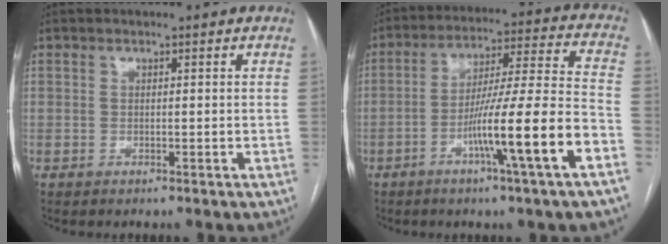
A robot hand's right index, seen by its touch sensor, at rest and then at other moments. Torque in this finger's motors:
{"motor_torque": [1.68, -0.46, 1.05, 0.21]}